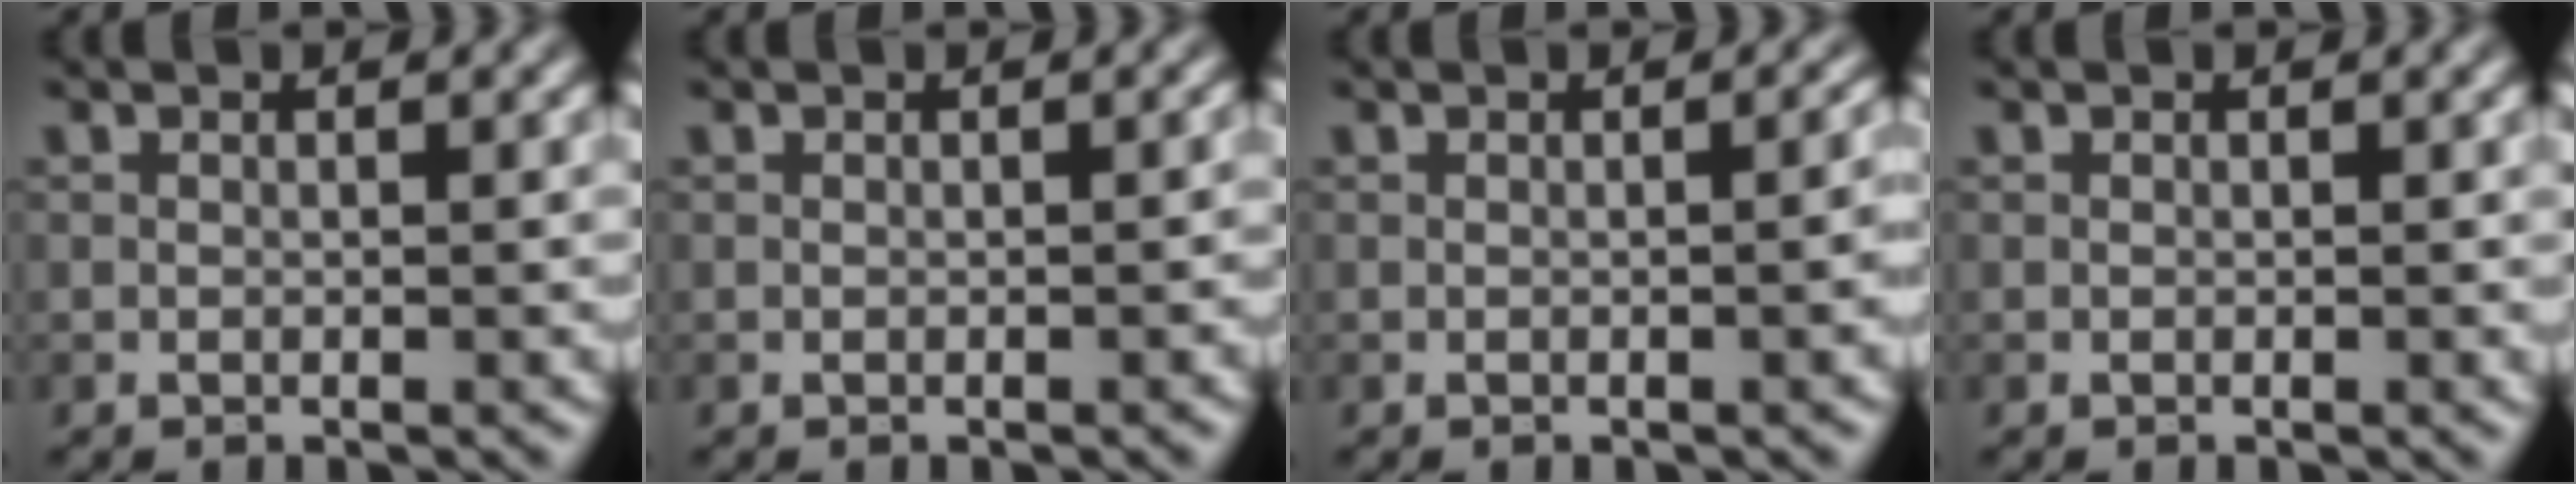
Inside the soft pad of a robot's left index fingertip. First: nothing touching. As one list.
[{"total": 0.6, "force": [-0.3, 0.2, 0.4], "torque": [-0.007, 0.001, -0.002]}, {"total": 2.1, "force": [-0.4, 0.8, 1.9], "torque": [-0.015, 0.004, -0.003]}, {"total": 0.0}]